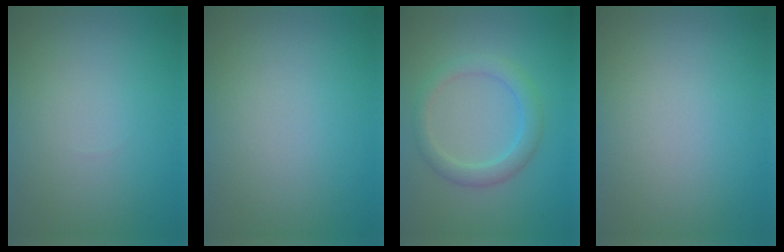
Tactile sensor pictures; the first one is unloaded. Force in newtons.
{"total": 0.0}
{"total": 1.9, "press": 1.9, "slide": 0.2}
{"total": 0.0}